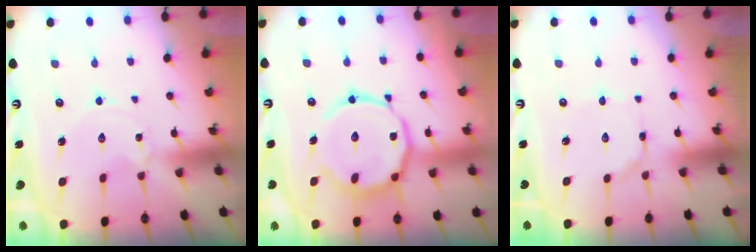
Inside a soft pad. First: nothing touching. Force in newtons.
{"total": 17.9, "press": 17.8, "slide": 1.3}
{"total": 2.5, "press": 2.5, "slide": 0.1}